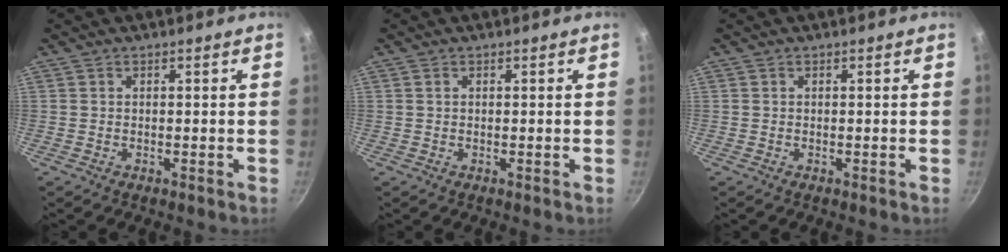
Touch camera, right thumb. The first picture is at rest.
{"total": 0.5, "force": [0.3, 0.2, 0.4], "torque": [-0.008, 0.001, 0.005]}
{"total": 0.0}